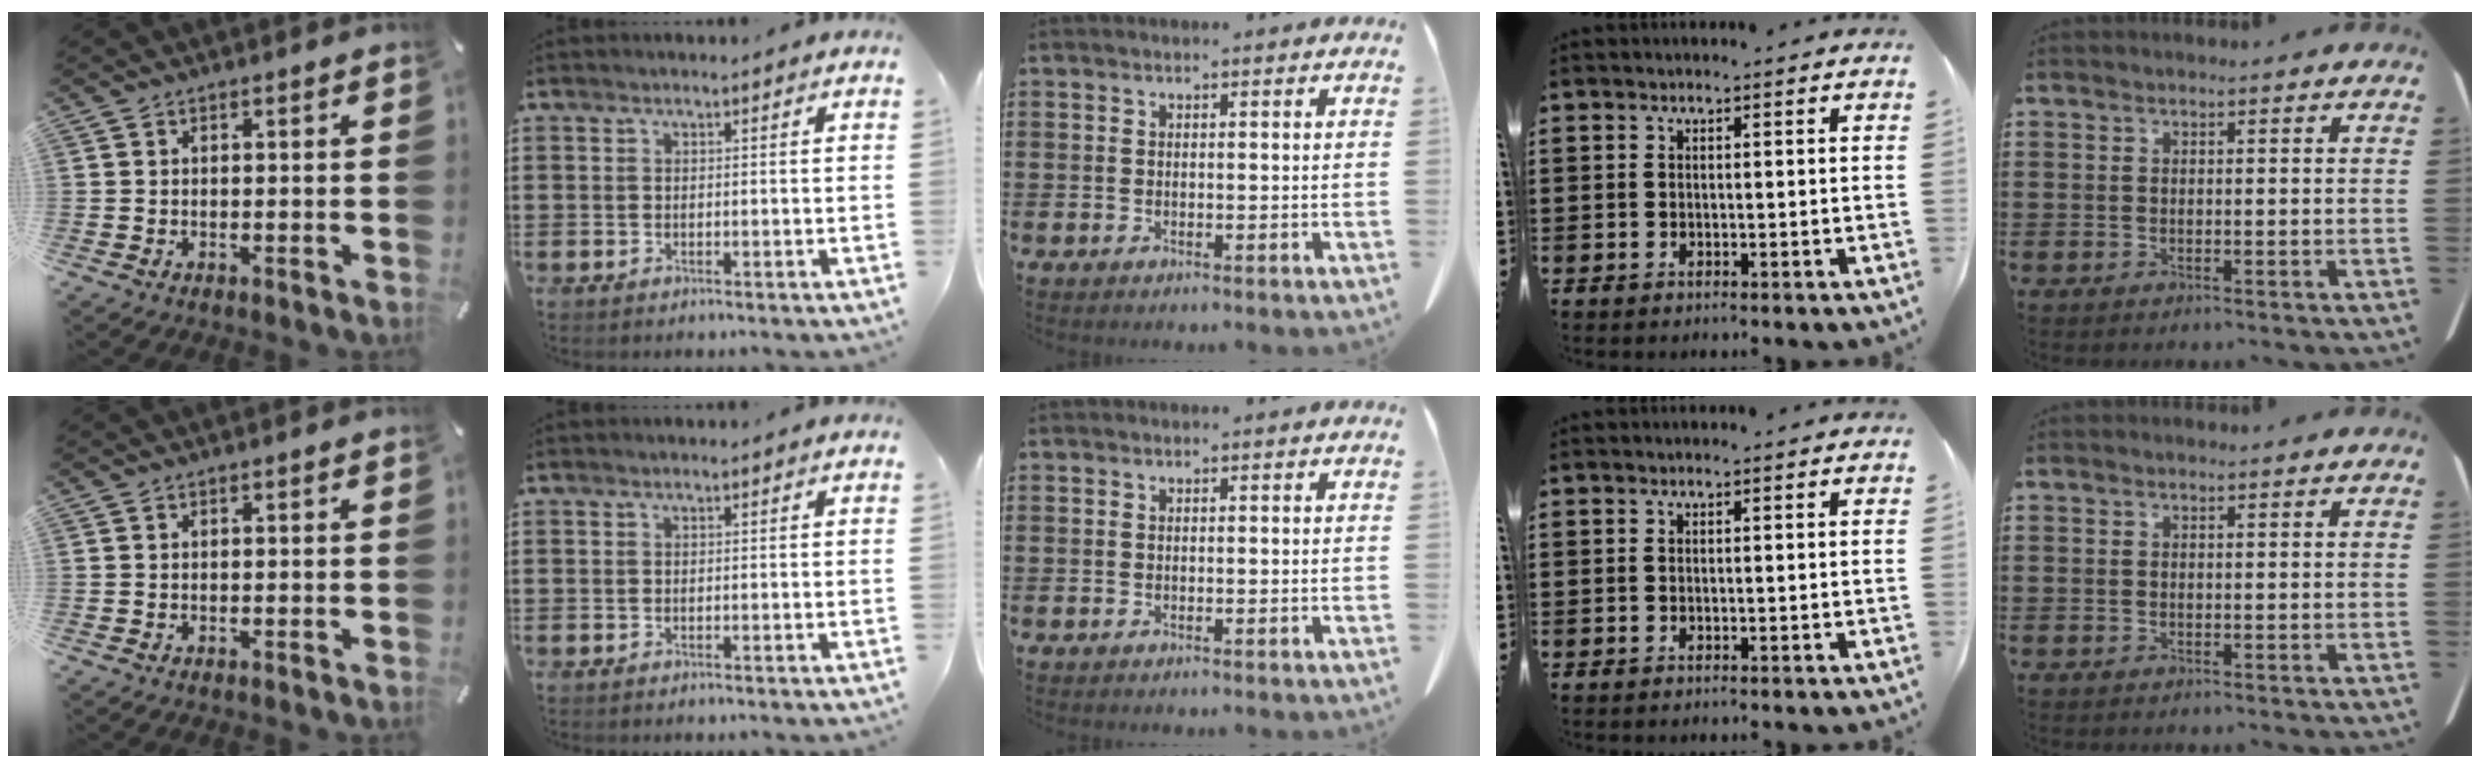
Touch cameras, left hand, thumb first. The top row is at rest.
{}